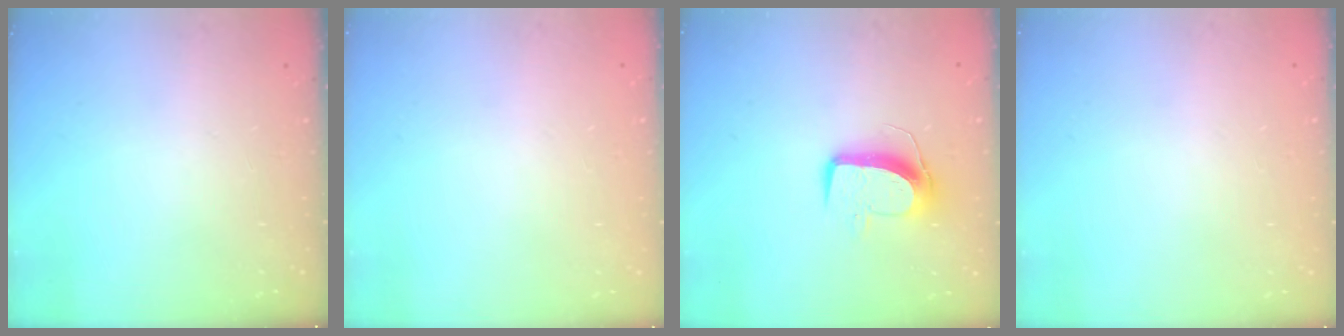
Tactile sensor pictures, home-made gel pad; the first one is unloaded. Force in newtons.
{"total": 0.5, "press": 0.5, "slide": 0.1}
{"total": 9.8, "press": 9.7, "slide": 0.8}
{"total": 0.5, "press": 0.5, "slide": 0.1}